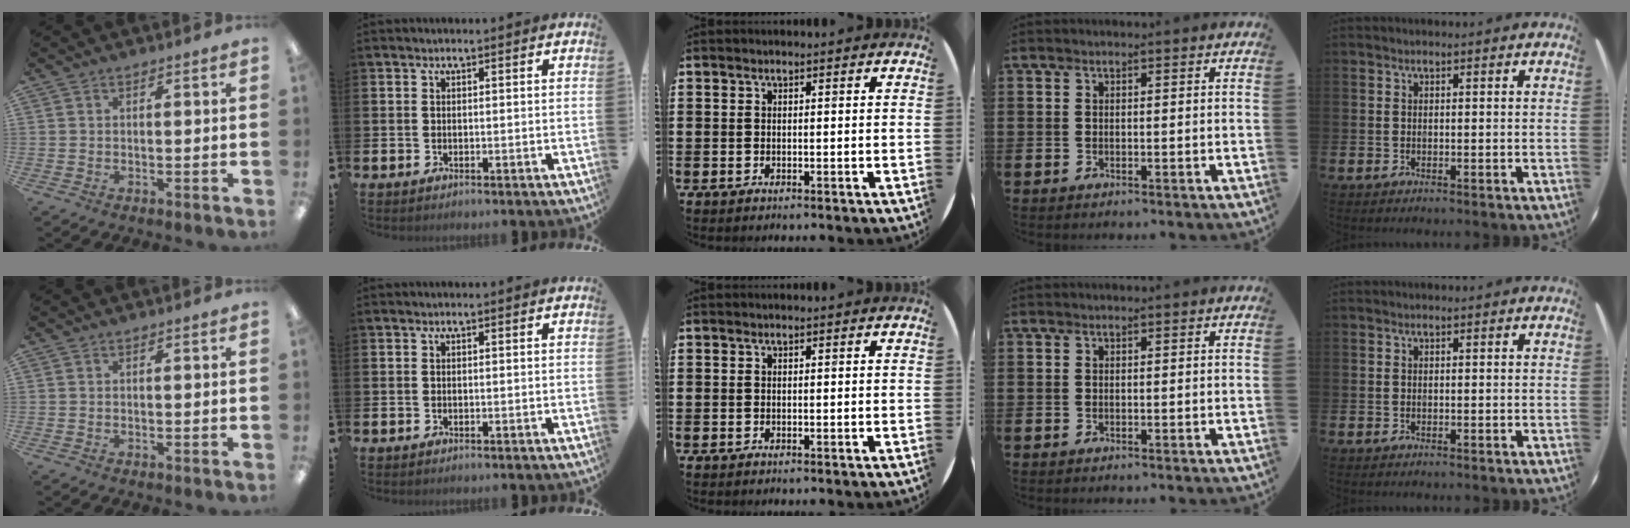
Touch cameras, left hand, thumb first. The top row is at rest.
{}